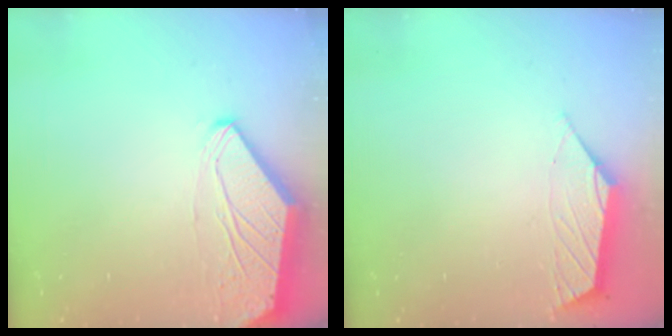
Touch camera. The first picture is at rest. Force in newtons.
{"total": 2.7, "press": 2.7, "slide": 0.4}